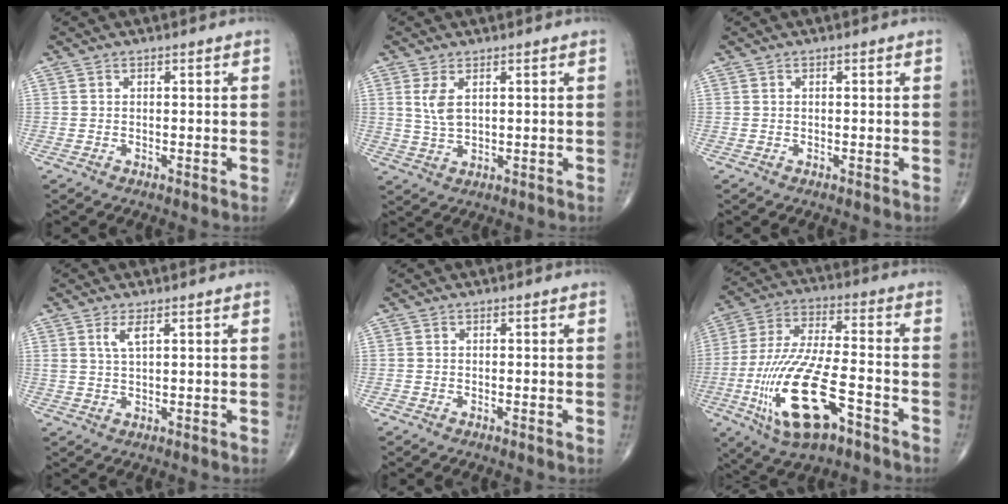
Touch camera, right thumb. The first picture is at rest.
{"total": 4.1, "force": [1.4, 2.0, 3.3], "torque": [-0.067, -0.005, 0.036]}
{"total": 0.0}
{"total": 2.8, "force": [1.3, 0.7, 2.3], "torque": [-0.054, -0.006, 0.031]}
{"total": 0.5, "force": [-0.3, 0.1, 0.4], "torque": [-0.010, -0.002, -0.009]}
{"total": 19.4, "force": [-7.8, 7.0, 16.3], "torque": [-0.344, 0.027, -0.132]}